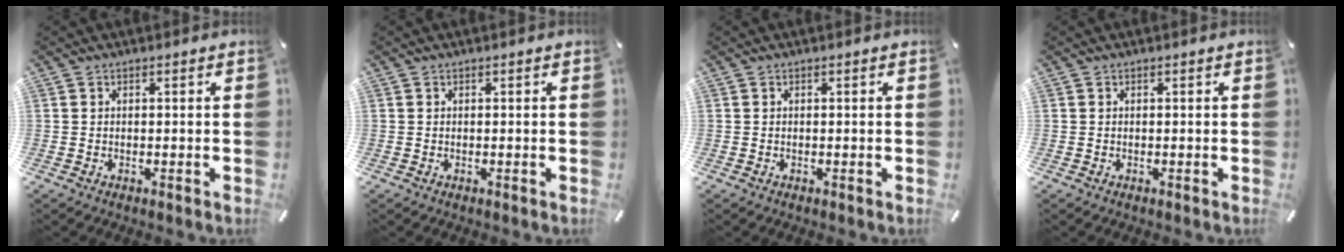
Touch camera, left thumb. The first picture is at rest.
{"total": 0.0}
{"total": 0.0}
{"total": 0.0}